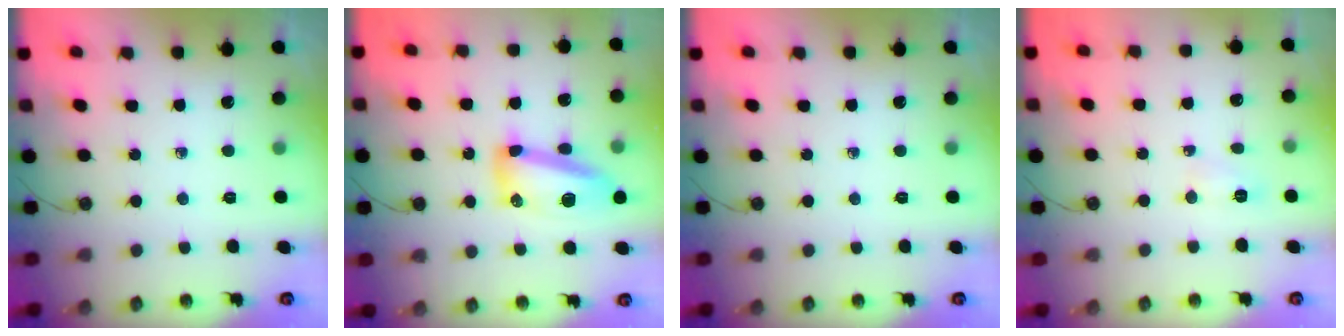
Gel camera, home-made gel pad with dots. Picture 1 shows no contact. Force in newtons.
{"total": 12.9, "press": 12.8, "slide": 1.2}
{"total": 0.0}
{"total": 3.5, "press": 3.2, "slide": 1.2}